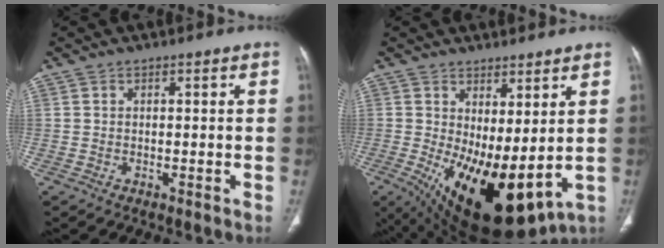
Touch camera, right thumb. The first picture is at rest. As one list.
[{"total": 16.9, "force": [-0.3, 7.2, 15.3], "torque": [-0.259, -0.030, 0.023]}]